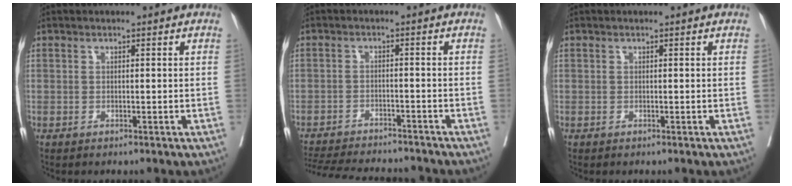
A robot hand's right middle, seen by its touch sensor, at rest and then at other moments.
{"total": 14.9, "force": [-13.8, 2.5, 5.1], "torque": [-0.109, -0.013, -0.194]}
{"total": 0.0}